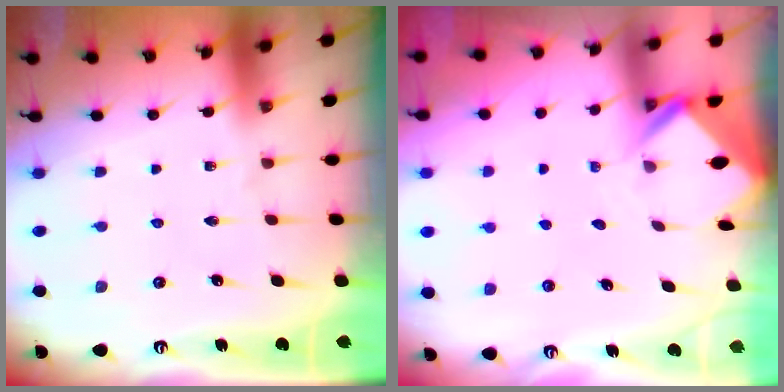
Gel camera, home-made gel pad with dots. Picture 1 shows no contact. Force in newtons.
{"total": 2.6, "press": 2.6, "slide": 0.2}